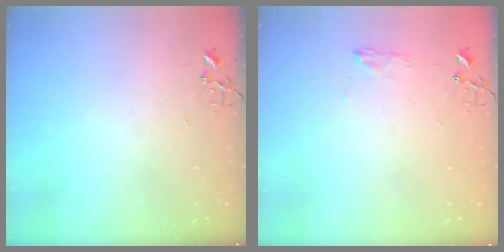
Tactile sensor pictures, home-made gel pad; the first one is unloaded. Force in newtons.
{"total": 6.8, "press": 6.8, "slide": 0.8}